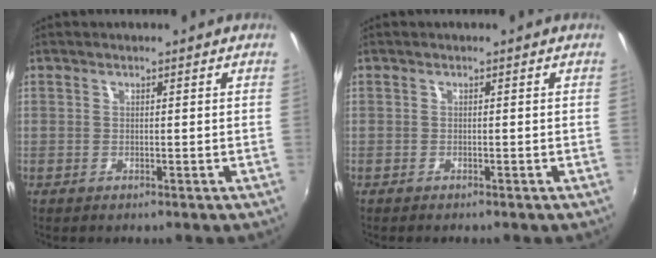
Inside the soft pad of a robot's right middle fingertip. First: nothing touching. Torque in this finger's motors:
{"motor_torque": [-0.41, -0.01, -0.02, -0.01]}